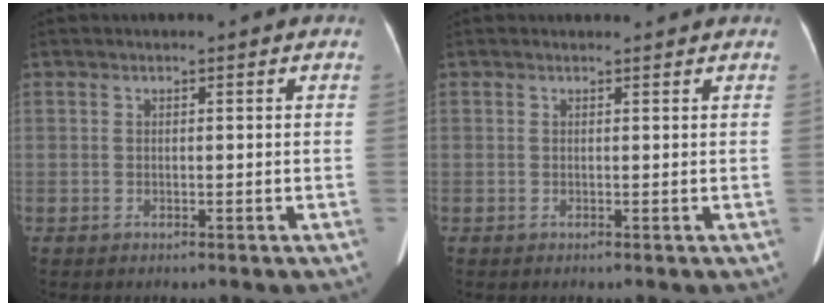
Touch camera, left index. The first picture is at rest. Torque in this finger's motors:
{"motor_torque": [0.08, 0.12, -0.26, -0.19]}